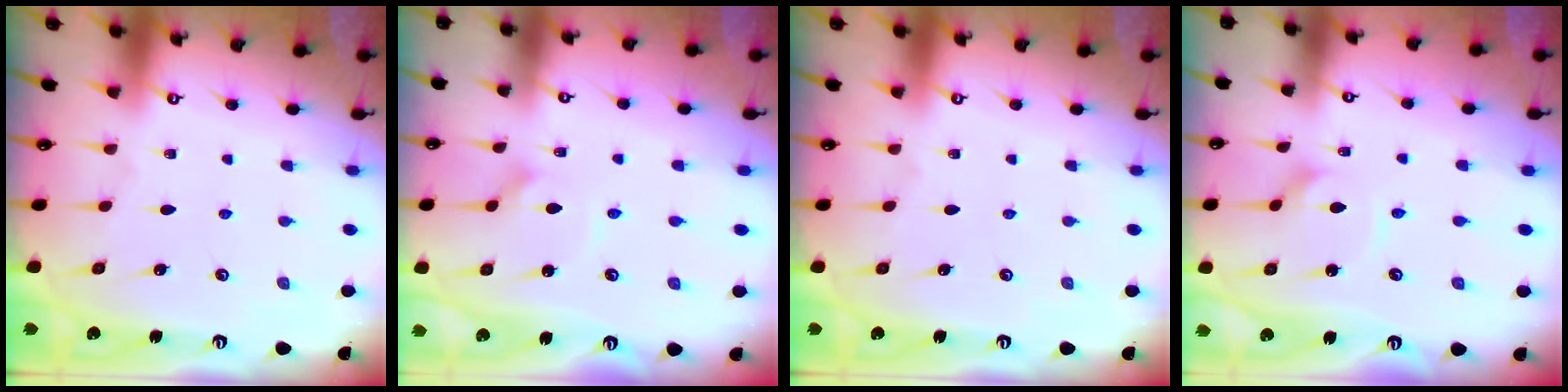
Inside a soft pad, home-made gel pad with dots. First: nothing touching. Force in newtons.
{"total": 2.4, "press": 2.4, "slide": 0.1}
{"total": 0.0}
{"total": 2.0, "press": 2.0, "slide": 0.3}